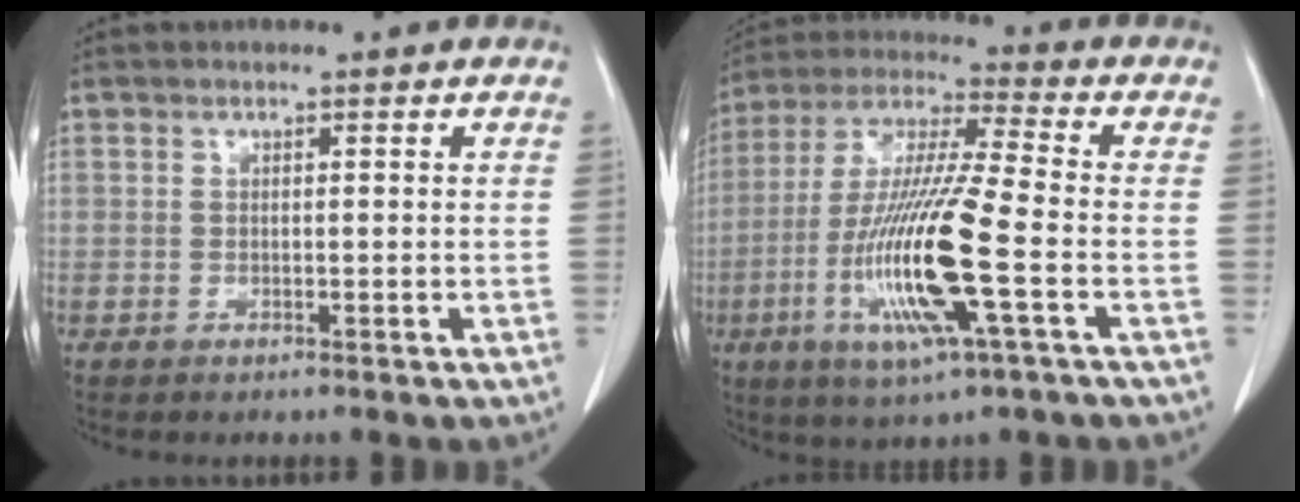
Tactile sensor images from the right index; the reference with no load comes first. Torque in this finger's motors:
{"motor_torque": [2.14, 0.00, 1.05, 0.21]}